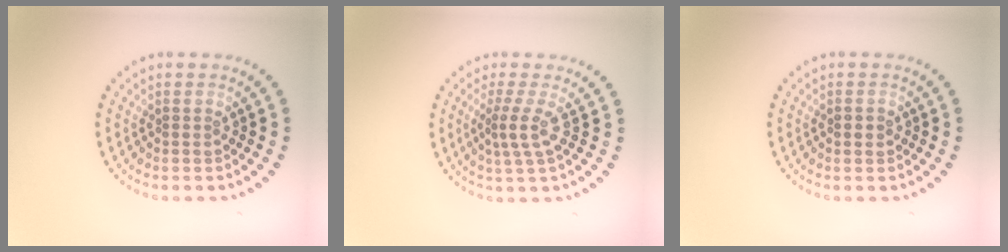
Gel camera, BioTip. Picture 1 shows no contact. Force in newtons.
{"total": 2.3, "press": 1.6, "slide": 1.7}
{"total": 1.2, "press": 1.2, "slide": 0.2}